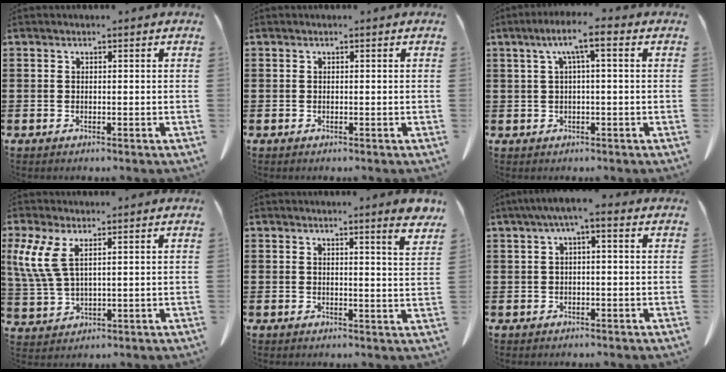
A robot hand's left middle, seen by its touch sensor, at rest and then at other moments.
{"total": 0.0}
{"total": 5.1, "force": [1.2, 0.8, 4.9], "torque": [-0.096, 0.008, 0.016]}
{"total": 6.2, "force": [3.0, 2.3, 5.0], "torque": [-0.137, -0.006, 0.047]}
{"total": 4.0, "force": [3.6, -0.7, 1.8], "torque": [-0.036, -0.018, 0.061]}
{"total": 2.7, "force": [-0.7, 0.6, 2.6], "torque": [-0.044, 0.005, -0.015]}